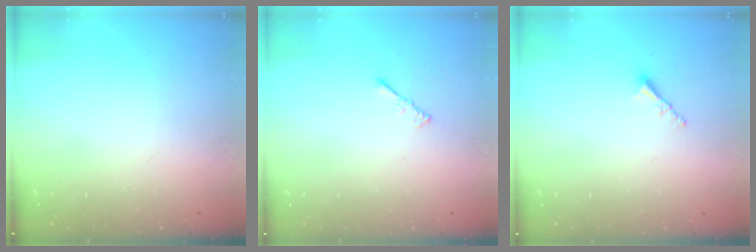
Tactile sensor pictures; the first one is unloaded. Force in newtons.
{"total": 1.5, "press": 1.4, "slide": 0.4}
{"total": 2.3, "press": 2.2, "slide": 0.6}